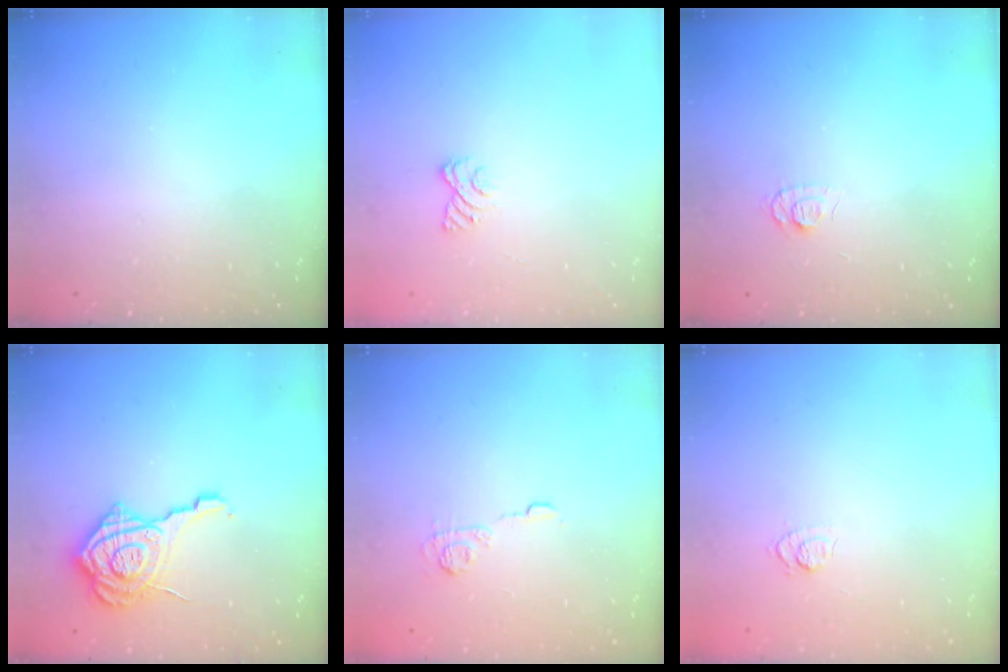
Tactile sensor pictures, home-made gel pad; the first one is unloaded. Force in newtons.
{"total": 3.5, "press": 3.2, "slide": 1.2}
{"total": 5.8, "press": 5.8, "slide": 0.7}
{"total": 15.8, "press": 15.7, "slide": 1.1}
{"total": 5.1, "press": 5.0, "slide": 1.0}
{"total": 6.9, "press": 6.8, "slide": 1.4}